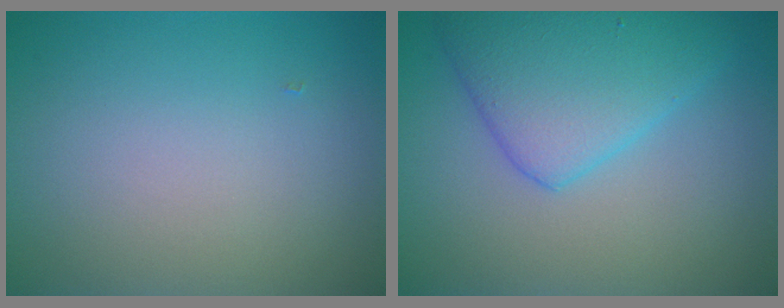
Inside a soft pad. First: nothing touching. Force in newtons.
{"total": 4.1, "press": 4.1, "slide": 0.2}